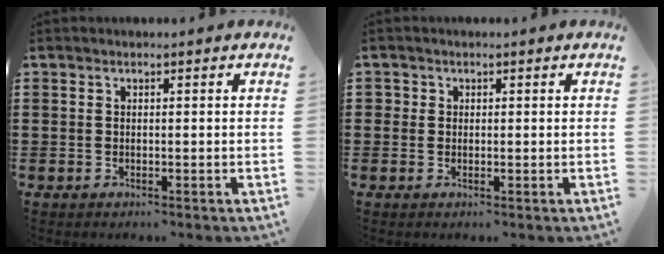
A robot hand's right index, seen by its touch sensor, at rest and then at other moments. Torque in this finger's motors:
{"motor_torque": [0.15, 0.57, 0.00, 0.00]}